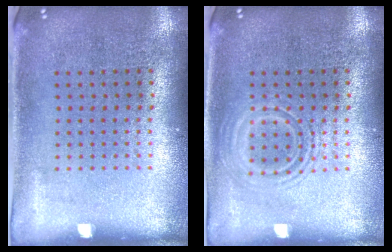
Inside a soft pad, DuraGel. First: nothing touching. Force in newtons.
{"total": 2.4, "press": 2.4, "slide": 0.4}